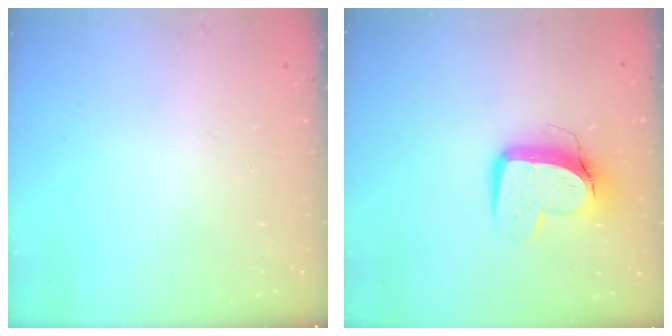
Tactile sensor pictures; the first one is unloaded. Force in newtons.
{"total": 10.8, "press": 10.7, "slide": 1.1}